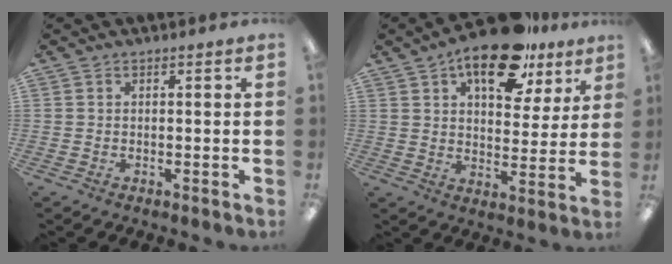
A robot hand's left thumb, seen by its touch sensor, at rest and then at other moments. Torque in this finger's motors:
{"motor_torque": [0.32, 0.40, 1.59, -1.18, 0.12]}